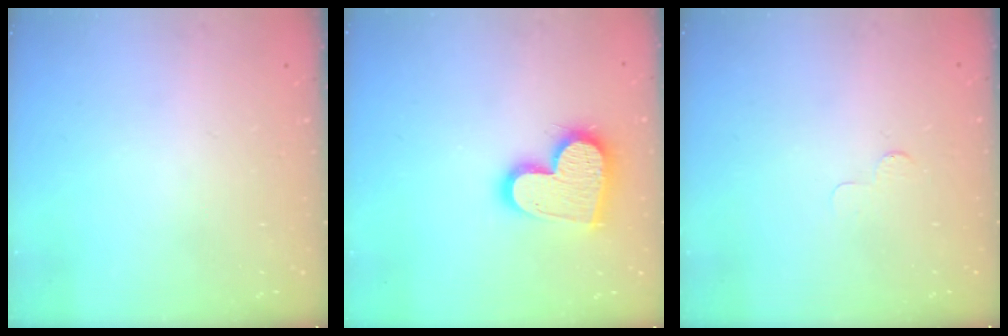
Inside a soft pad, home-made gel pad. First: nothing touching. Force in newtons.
{"total": 17.0, "press": 17.0, "slide": 1.5}
{"total": 2.1, "press": 2.1, "slide": 0.2}